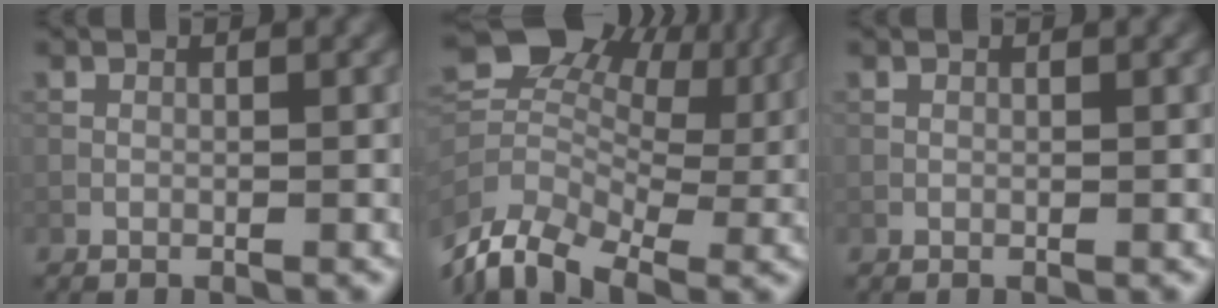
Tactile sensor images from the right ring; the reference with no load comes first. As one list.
[{"total": 9.1, "force": [-0.4, 6.3, 6.6], "torque": [-0.149, 0.015, -0.020]}, {"total": 0.0}]